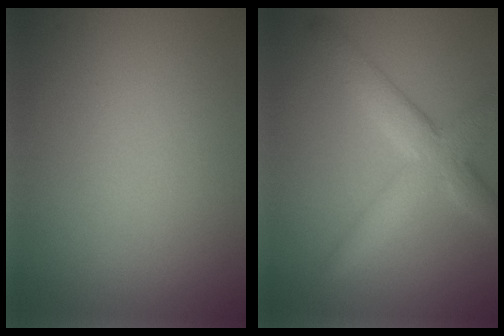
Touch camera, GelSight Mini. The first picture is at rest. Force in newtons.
{"total": 5.0, "press": 5.0, "slide": 0.3}